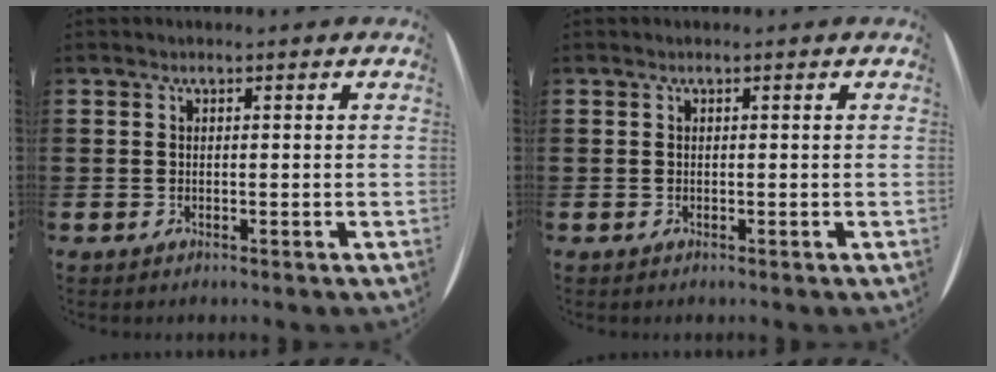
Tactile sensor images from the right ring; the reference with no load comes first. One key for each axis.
{"total": 0.0}